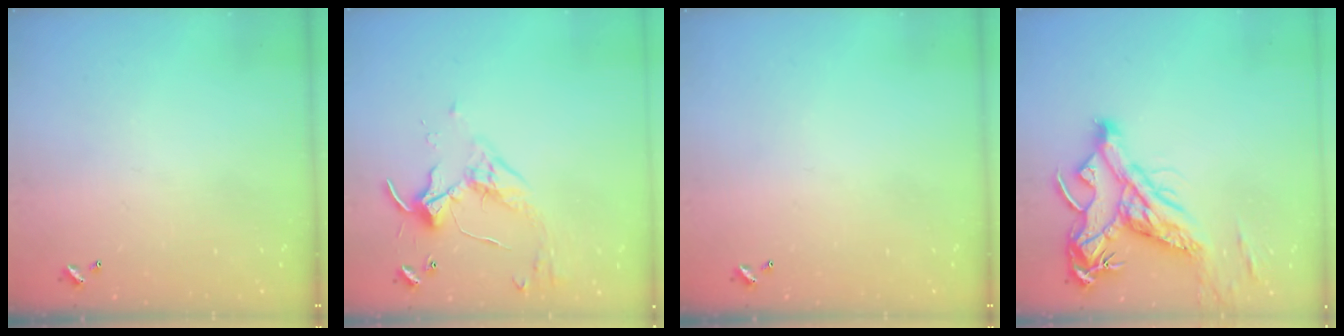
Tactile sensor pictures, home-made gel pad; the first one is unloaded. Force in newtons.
{"total": 3.6, "press": 3.5, "slide": 0.7}
{"total": 0.0}
{"total": 9.6, "press": 9.4, "slide": 1.7}